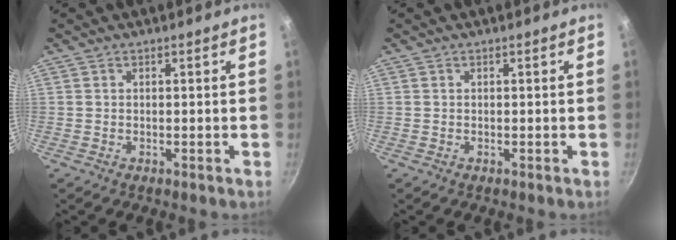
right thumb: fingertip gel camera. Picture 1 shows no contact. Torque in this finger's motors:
{"motor_torque": [0.00, 0.00, -0.07, 0.08, 0.09]}